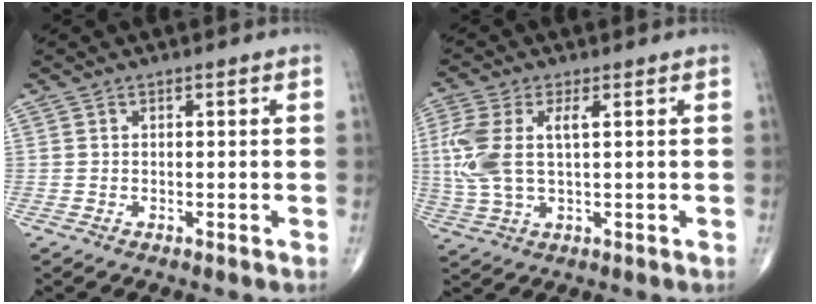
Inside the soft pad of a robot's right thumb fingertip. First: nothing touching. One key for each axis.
{"total": 10.1, "fx": 1.5, "fy": 4.6, "fz": 8.9, "tx": -0.233, "ty": 0.009, "tz": 0.033}